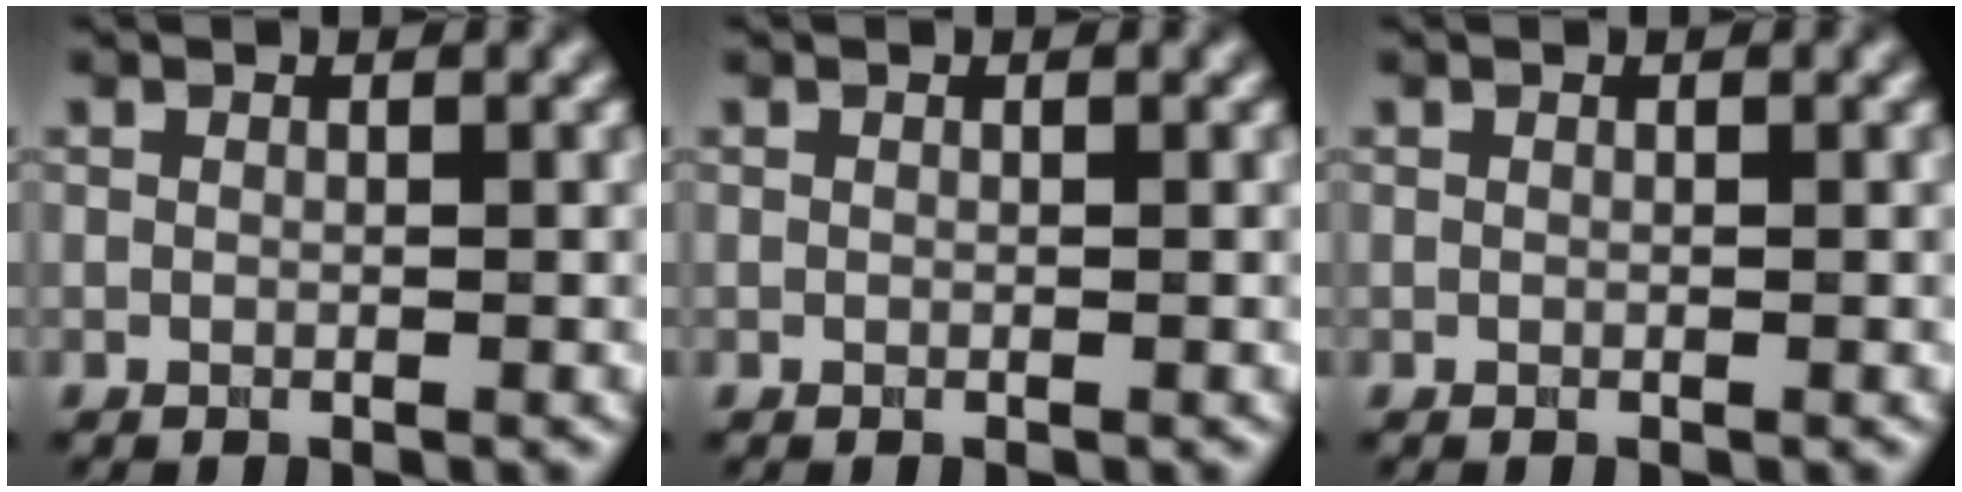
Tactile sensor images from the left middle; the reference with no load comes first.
{"total": 0.0}
{"total": 0.0}